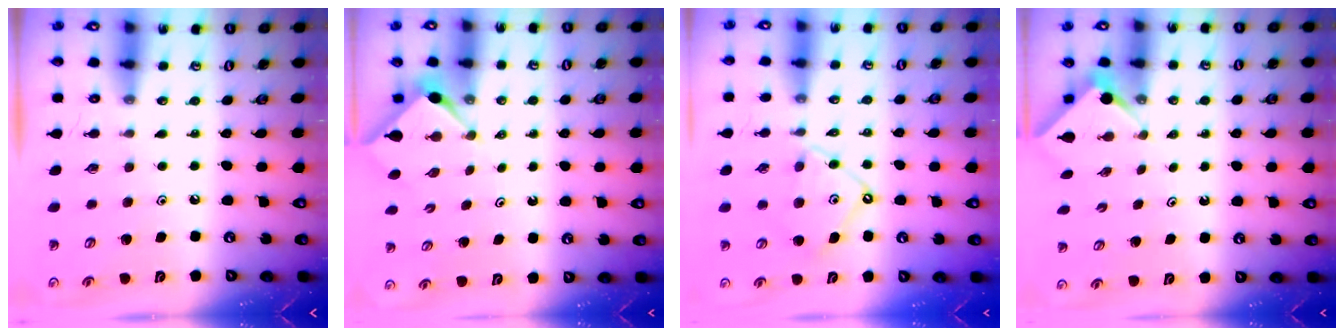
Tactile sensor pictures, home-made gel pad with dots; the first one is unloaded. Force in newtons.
{"total": 2.9, "press": 2.9, "slide": 0.3}
{"total": 9.9, "press": 9.9, "slide": 0.8}
{"total": 3.7, "press": 3.6, "slide": 0.5}